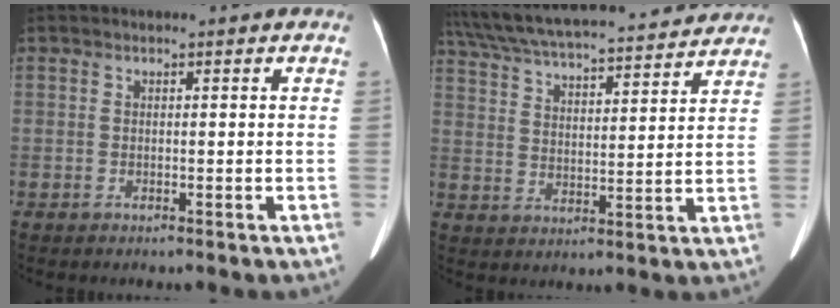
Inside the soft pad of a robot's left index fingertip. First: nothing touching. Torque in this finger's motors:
{"motor_torque": [0.60, -1.54, 0.50, 0.05]}